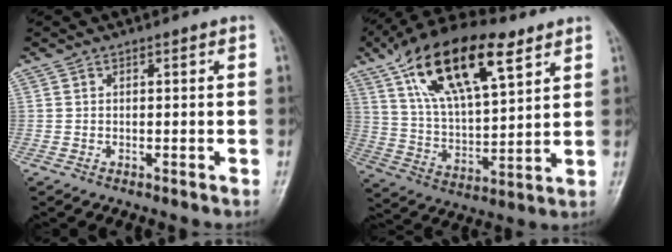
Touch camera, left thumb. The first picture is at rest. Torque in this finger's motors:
{"motor_torque": [1.98, 2.58, 2.04, -0.72, 0.46]}